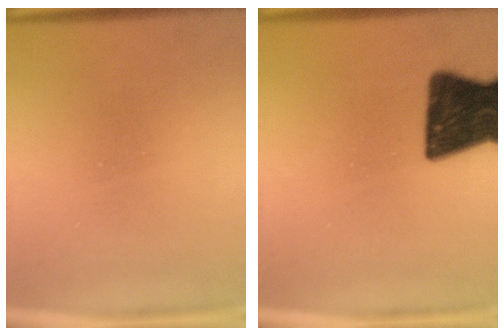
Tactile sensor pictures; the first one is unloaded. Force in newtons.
{"total": 16.3}